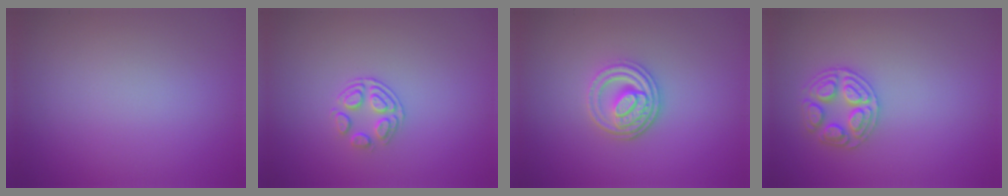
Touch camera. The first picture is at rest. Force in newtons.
{"total": 2.1, "press": 1.4, "slide": 1.5}
{"total": 3.6, "press": 3.0, "slide": 1.9}
{"total": 3.0, "press": 3.0, "slide": 0.5}